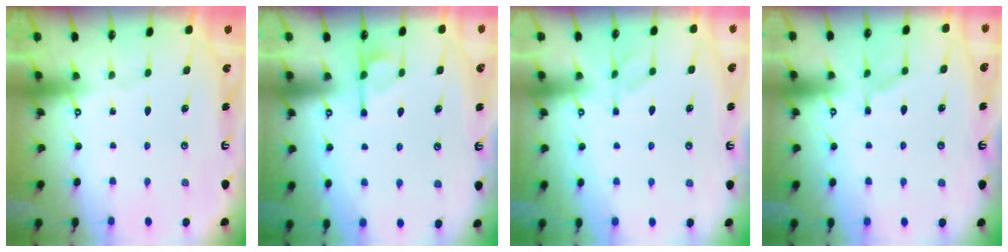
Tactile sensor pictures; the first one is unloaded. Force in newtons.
{"total": 2.0, "press": 1.5, "slide": 1.2}
{"total": 2.4, "press": 2.1, "slide": 1.2}
{"total": 6.7, "press": 6.6, "slide": 0.6}